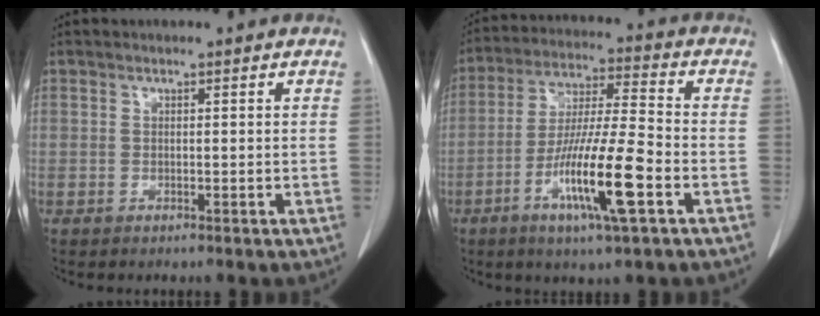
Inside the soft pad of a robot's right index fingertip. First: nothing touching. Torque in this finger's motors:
{"motor_torque": [1.83, -0.31, 1.04, 0.18]}